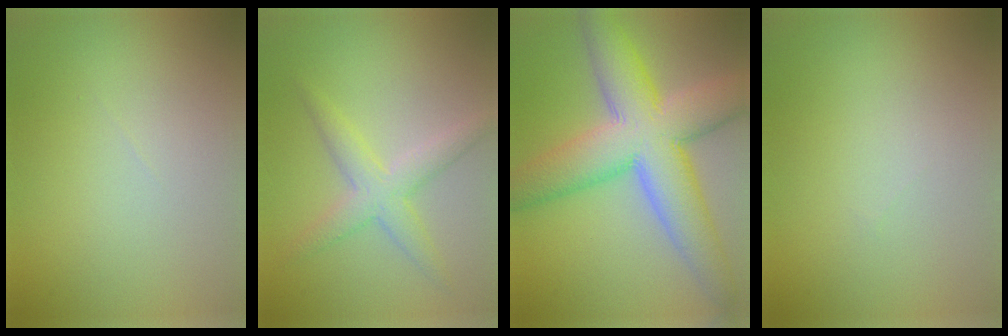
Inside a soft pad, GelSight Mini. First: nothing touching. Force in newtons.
{"total": 3.3, "press": 3.3, "slide": 0.2}
{"total": 10.9, "press": 10.9, "slide": 0.4}
{"total": 0.0}